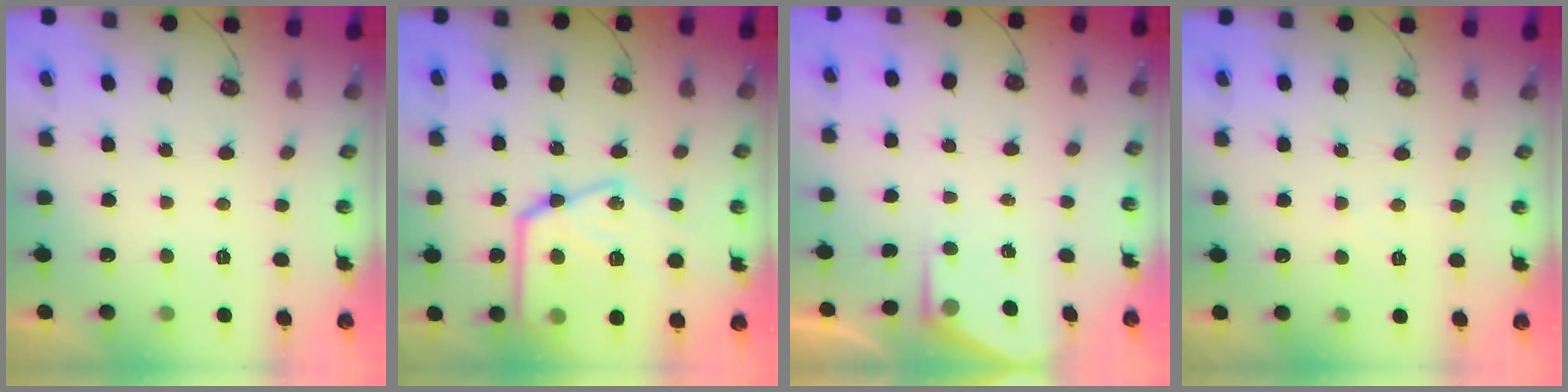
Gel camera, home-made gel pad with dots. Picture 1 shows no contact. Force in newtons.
{"total": 24.8, "press": 24.7, "slide": 2.6}
{"total": 2.5, "press": 2.5, "slide": 0.4}
{"total": 4.2, "press": 4.1, "slide": 0.6}